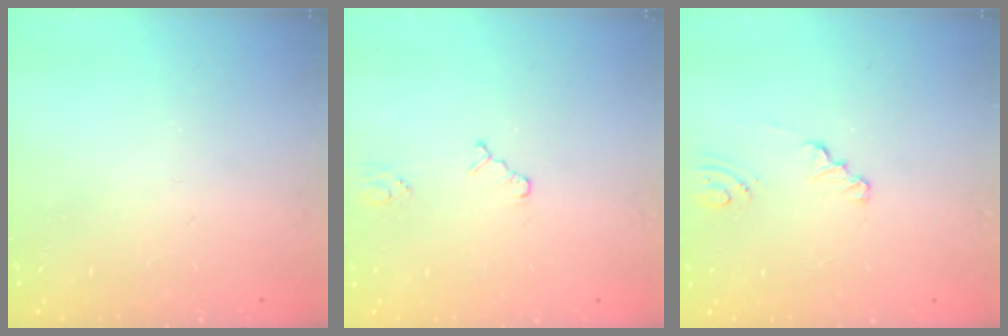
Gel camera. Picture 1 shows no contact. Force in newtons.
{"total": 2.8, "press": 2.8, "slide": 0.4}
{"total": 1.7, "press": 1.7, "slide": 0.3}